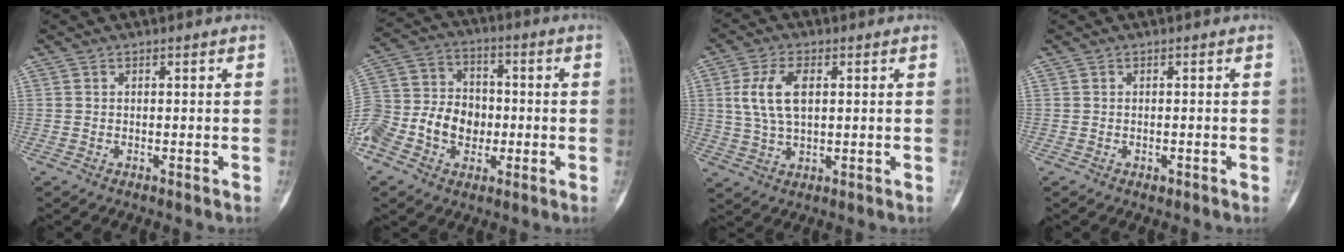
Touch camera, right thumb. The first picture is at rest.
{"total": 17.1, "force": [-4.7, 13.1, 10.0], "torque": [-0.190, 0.035, -0.087]}
{"total": 8.7, "force": [1.6, 4.9, 7.1], "torque": [-0.141, 0.005, 0.035]}
{"total": 0.9, "force": [-0.5, 0.6, 0.4], "torque": [-0.003, 0.006, -0.004]}